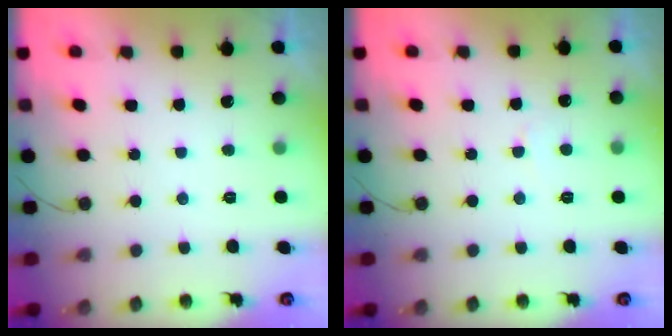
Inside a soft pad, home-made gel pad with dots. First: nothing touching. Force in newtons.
{"total": 2.6, "press": 2.6, "slide": 0.1}